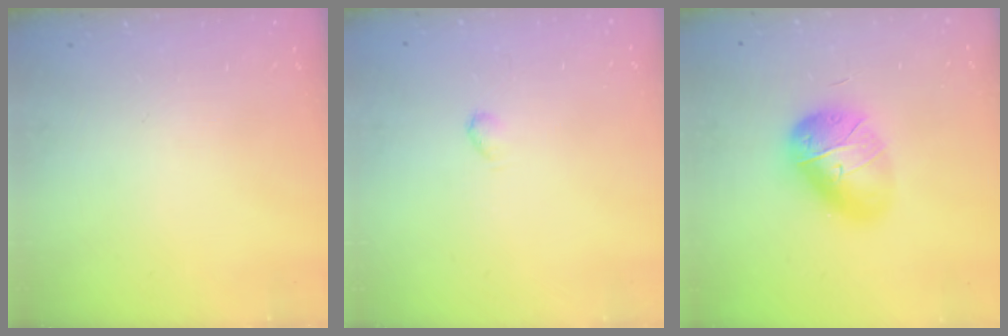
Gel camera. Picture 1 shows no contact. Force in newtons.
{"total": 2.2, "press": 2.2, "slide": 0.4}
{"total": 16.1, "press": 16.1, "slide": 0.8}